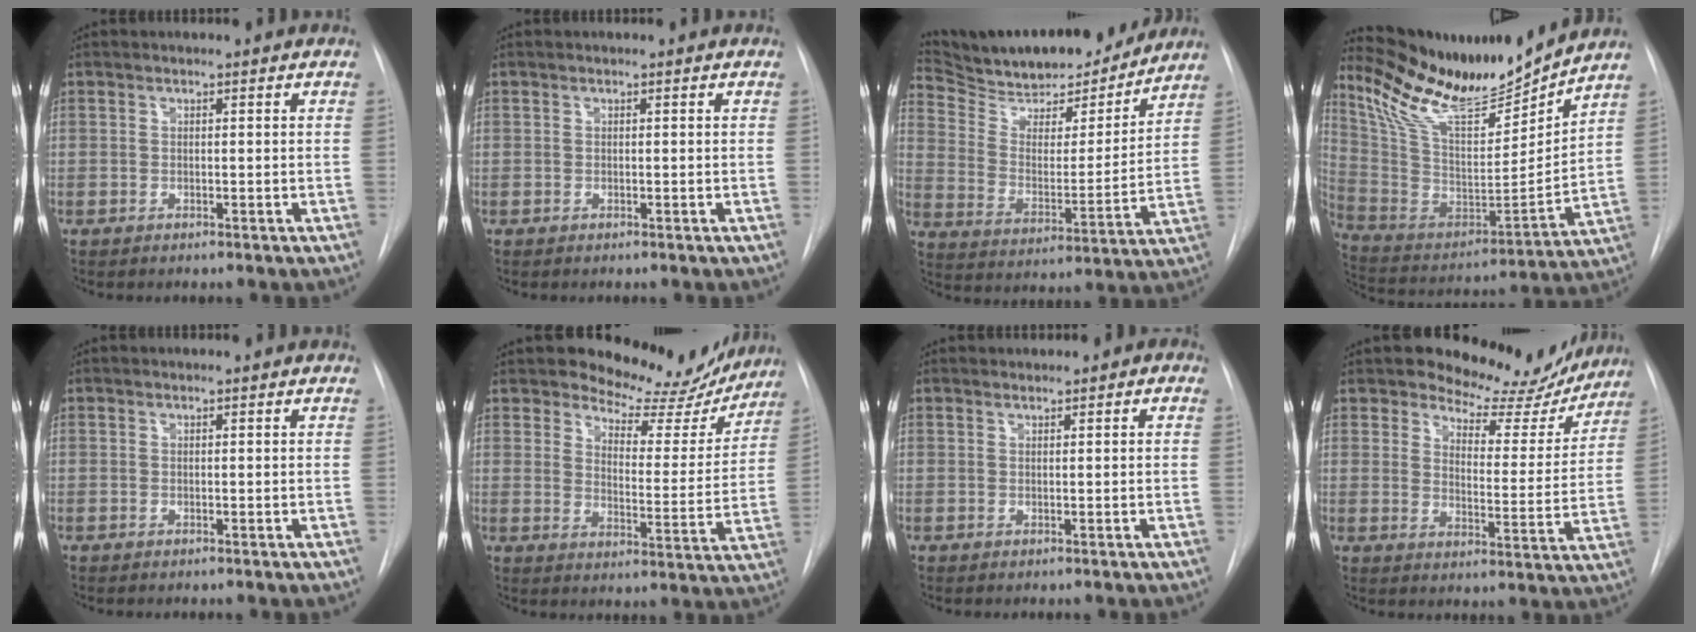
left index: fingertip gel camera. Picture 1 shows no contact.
{"total": 0.0}
{"total": 20.3, "force": [18.6, 4.4, 6.9], "torque": [-0.117, -0.012, 0.289]}
{"total": 18.9, "force": [17.4, 1.7, 7.0], "torque": [-0.144, -0.041, 0.307]}
{"total": 0.0}
{"total": 13.7, "force": [12.6, 4.5, 2.7], "torque": [-0.022, -0.033, 0.153]}
{"total": 0.8, "force": [0.4, 0.5, 0.4], "torque": [-0.001, 0.006, 0.005]}
{"total": 13.2, "force": [12.1, 4.6, 2.5], "torque": [-0.018, -0.029, 0.146]}